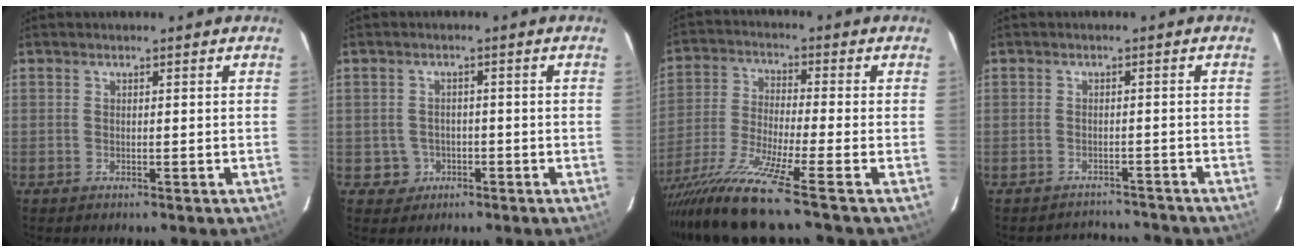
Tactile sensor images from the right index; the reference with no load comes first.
{"total": 3.1, "force": [-1.0, 3.0, -0.1], "torque": [0.013, 0.013, -0.012]}
{"total": 13.2, "force": [-10.0, -2.2, 8.3], "torque": [-0.155, -0.031, -0.181]}
{"total": 4.7, "force": [-4.3, 1.3, -1.3], "torque": [0.020, 0.014, -0.059]}